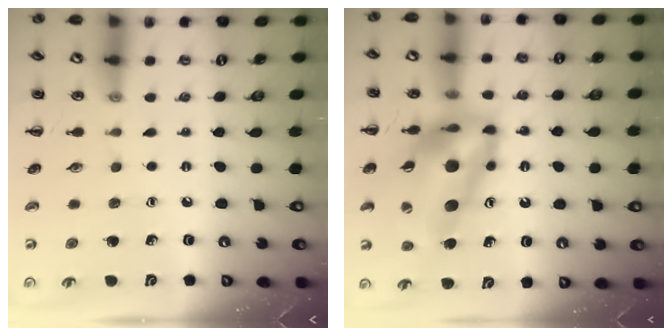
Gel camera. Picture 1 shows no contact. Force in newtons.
{"total": 18.9, "press": 18.0, "slide": 5.8}